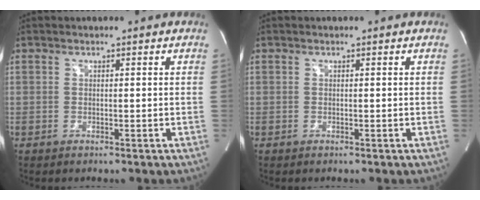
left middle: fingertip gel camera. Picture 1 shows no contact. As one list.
[{"total": 0.0}]